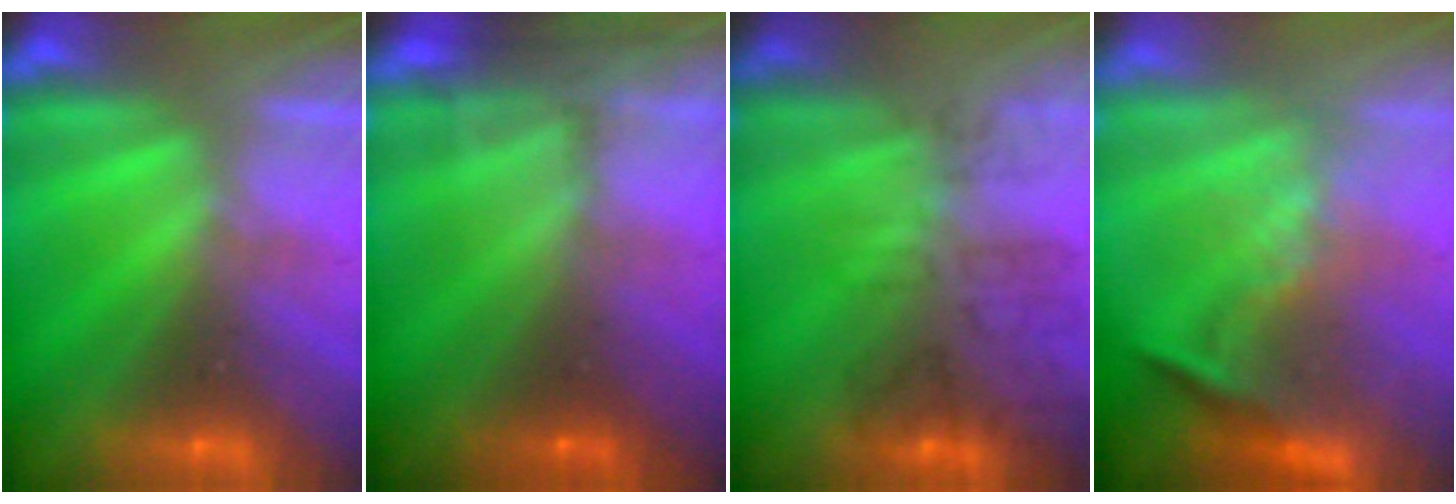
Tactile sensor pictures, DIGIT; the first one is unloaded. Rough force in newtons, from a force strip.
{"total": 8.7}
{"total": 4.6}
{"total": 1.1}